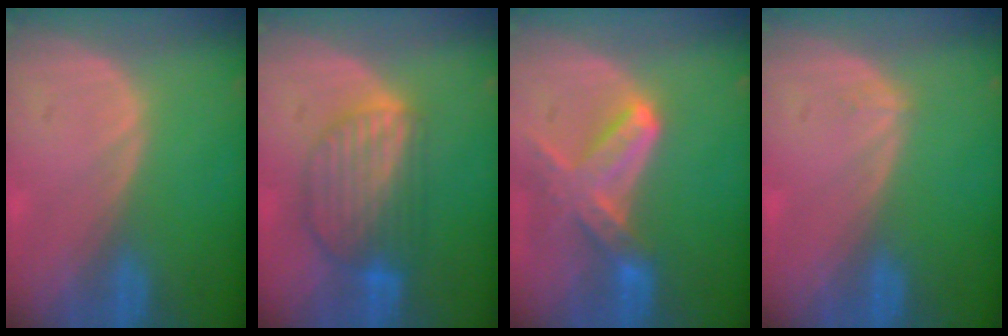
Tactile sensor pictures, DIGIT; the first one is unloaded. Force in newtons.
{"total": 8.1, "press": 7.3, "slide": 3.6}
{"total": 7.6, "press": 6.9, "slide": 3.4}
{"total": 0.5, "press": 0.5, "slide": 0.2}